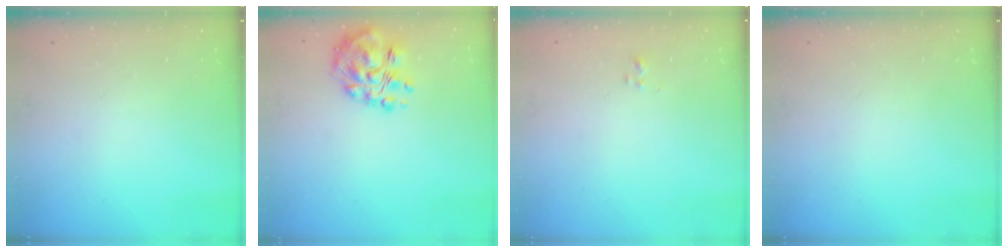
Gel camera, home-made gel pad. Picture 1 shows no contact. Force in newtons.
{"total": 11.0, "press": 10.7, "slide": 2.4}
{"total": 1.8, "press": 1.7, "slide": 0.3}
{"total": 0.0}